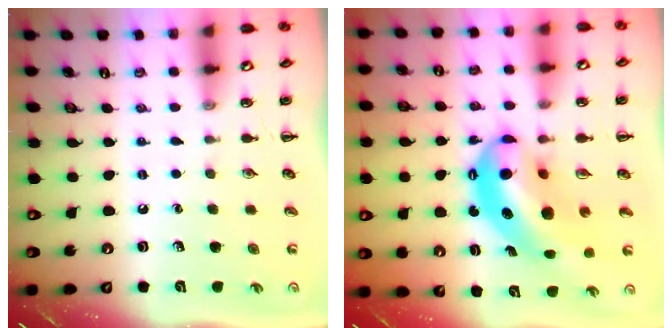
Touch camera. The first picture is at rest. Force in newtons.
{"total": 13.2, "press": 12.9, "slide": 3.1}